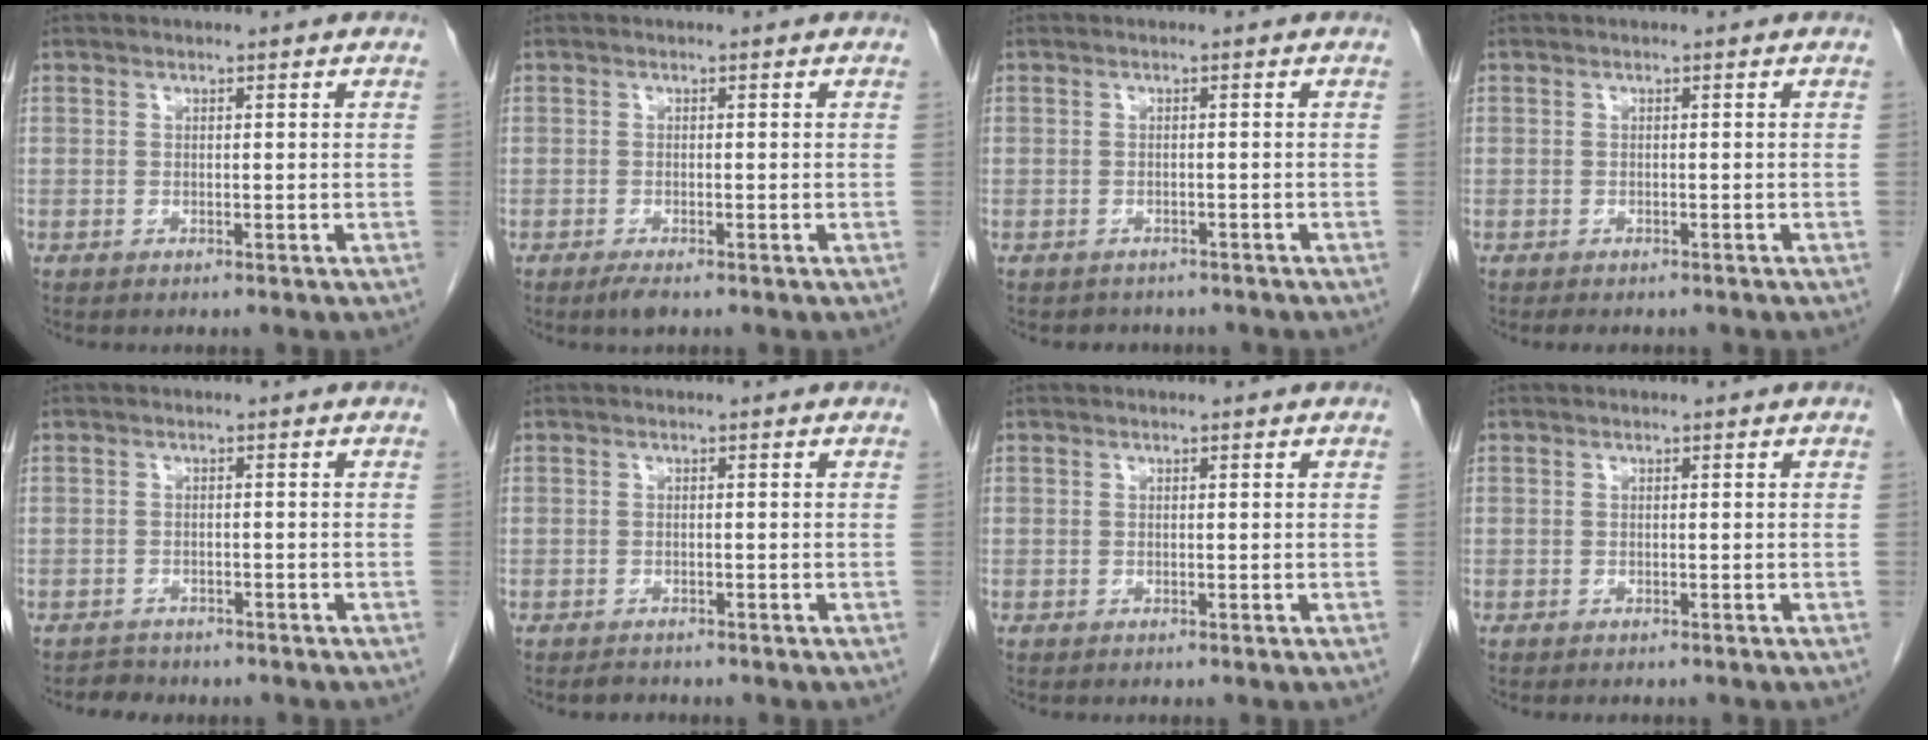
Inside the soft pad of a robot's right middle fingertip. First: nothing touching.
{"total": 1.7, "force": [-1.2, 0.2, 1.2], "torque": [-0.025, -0.005, -0.020]}
{"total": 3.4, "force": [-3.0, 1.6, 0.4], "torque": [-0.015, 0.001, -0.036]}
{"total": 3.0, "force": [-2.5, 1.2, 1.1], "torque": [-0.015, -0.006, -0.028]}
{"total": 2.5, "force": [-2.2, 1.2, -0.2], "torque": [-0.008, 0.000, -0.033]}
{"total": 1.1, "force": [-1.0, 0.4, 0.1], "torque": [-0.009, -0.003, -0.014]}
{"total": 0.0}
{"total": 0.9, "force": [-0.8, 0.3, 0.1], "torque": [-0.006, -0.002, -0.011]}